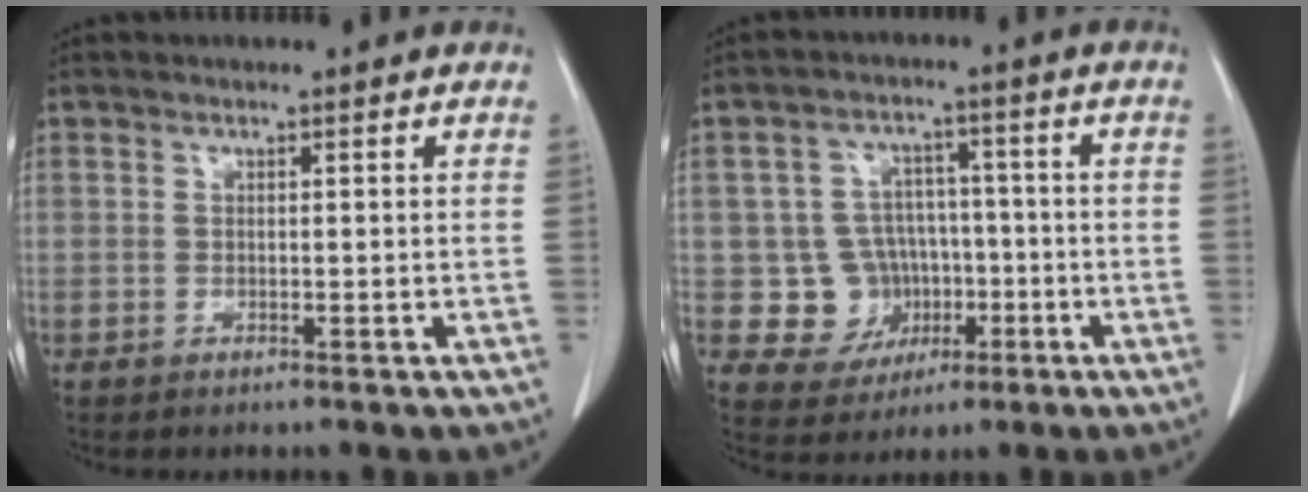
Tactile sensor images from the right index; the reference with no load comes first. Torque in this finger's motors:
{"motor_torque": [-0.27, 0.21, -0.33, -0.15]}